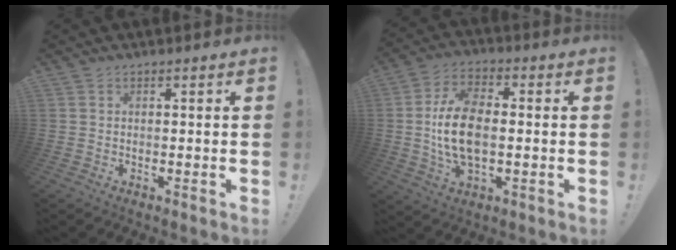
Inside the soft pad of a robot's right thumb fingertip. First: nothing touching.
{"total": 14.1, "force": [-0.6, 8.2, 11.5], "torque": [-0.208, 0.003, -0.010]}